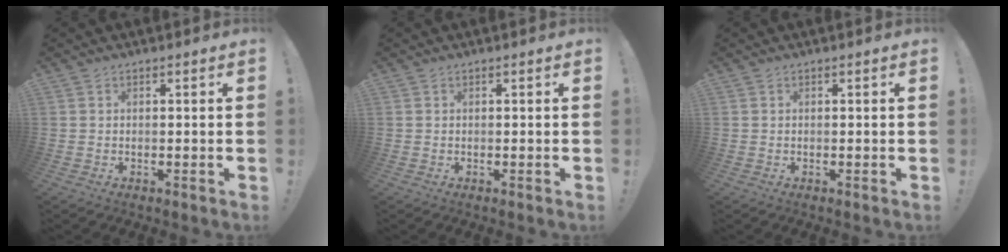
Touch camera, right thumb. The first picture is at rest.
{"total": 0.0}
{"total": 0.0}